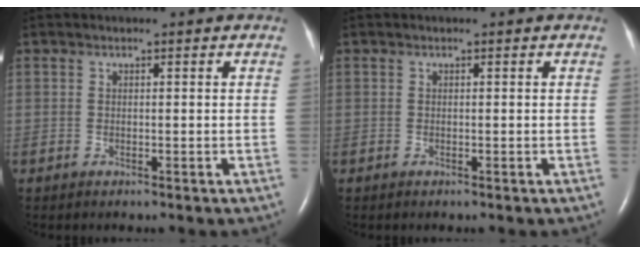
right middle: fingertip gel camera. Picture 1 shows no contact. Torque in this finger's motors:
{"motor_torque": [0.04, -0.02, 0.01, 0.00]}